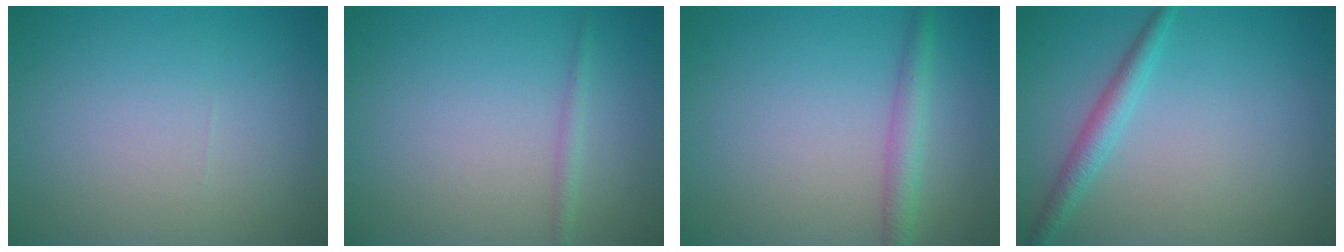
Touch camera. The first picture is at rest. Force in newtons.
{"total": 1.1, "press": 1.1, "slide": 0.1}
{"total": 2.5, "press": 2.5, "slide": 0.1}
{"total": 2.2, "press": 2.2, "slide": 0.0}